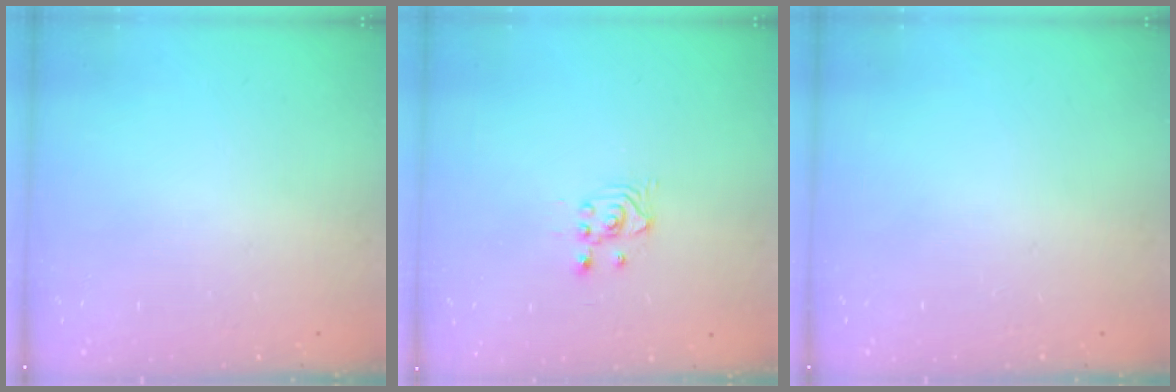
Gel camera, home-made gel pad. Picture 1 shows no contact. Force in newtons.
{"total": 2.5, "press": 2.5, "slide": 0.3}
{"total": 0.0}